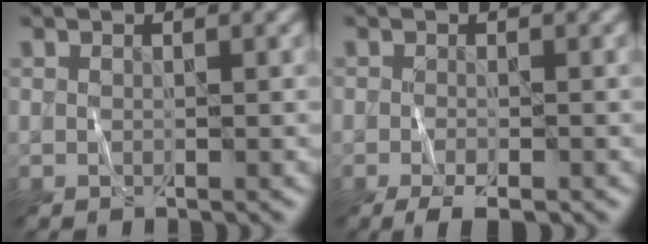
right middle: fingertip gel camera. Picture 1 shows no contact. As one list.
[{"total": 3.4, "force": [-2.2, 1.1, 2.4], "torque": [-0.038, -0.002, -0.037]}]